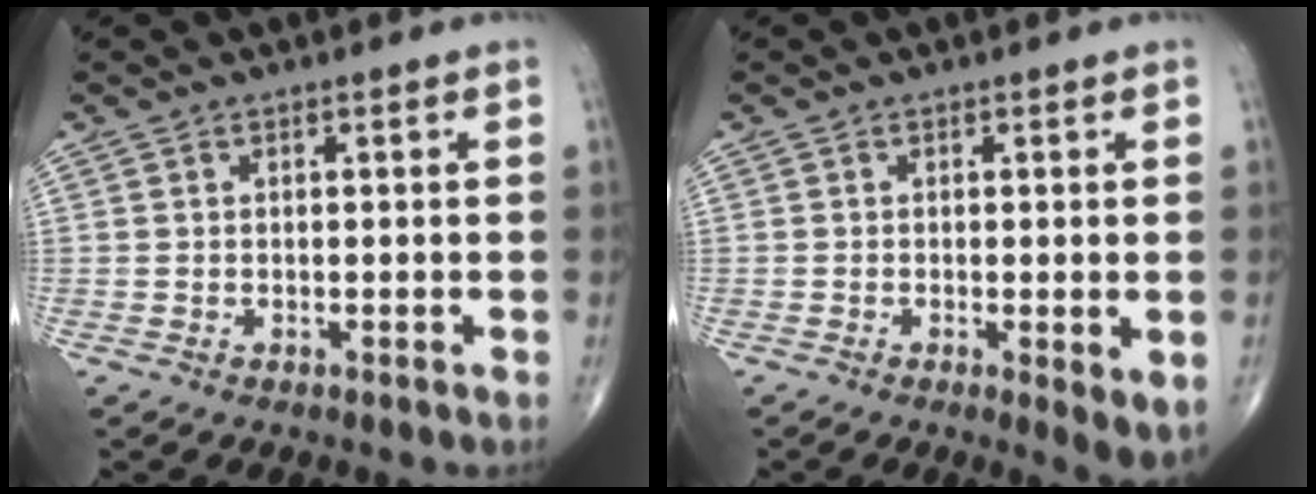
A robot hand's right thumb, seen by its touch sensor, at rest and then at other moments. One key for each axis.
{"total": 4.2, "fx": -0.9, "fy": 1.0, "fz": 4.0, "tx": -0.062, "ty": -0.014, "tz": -0.014}